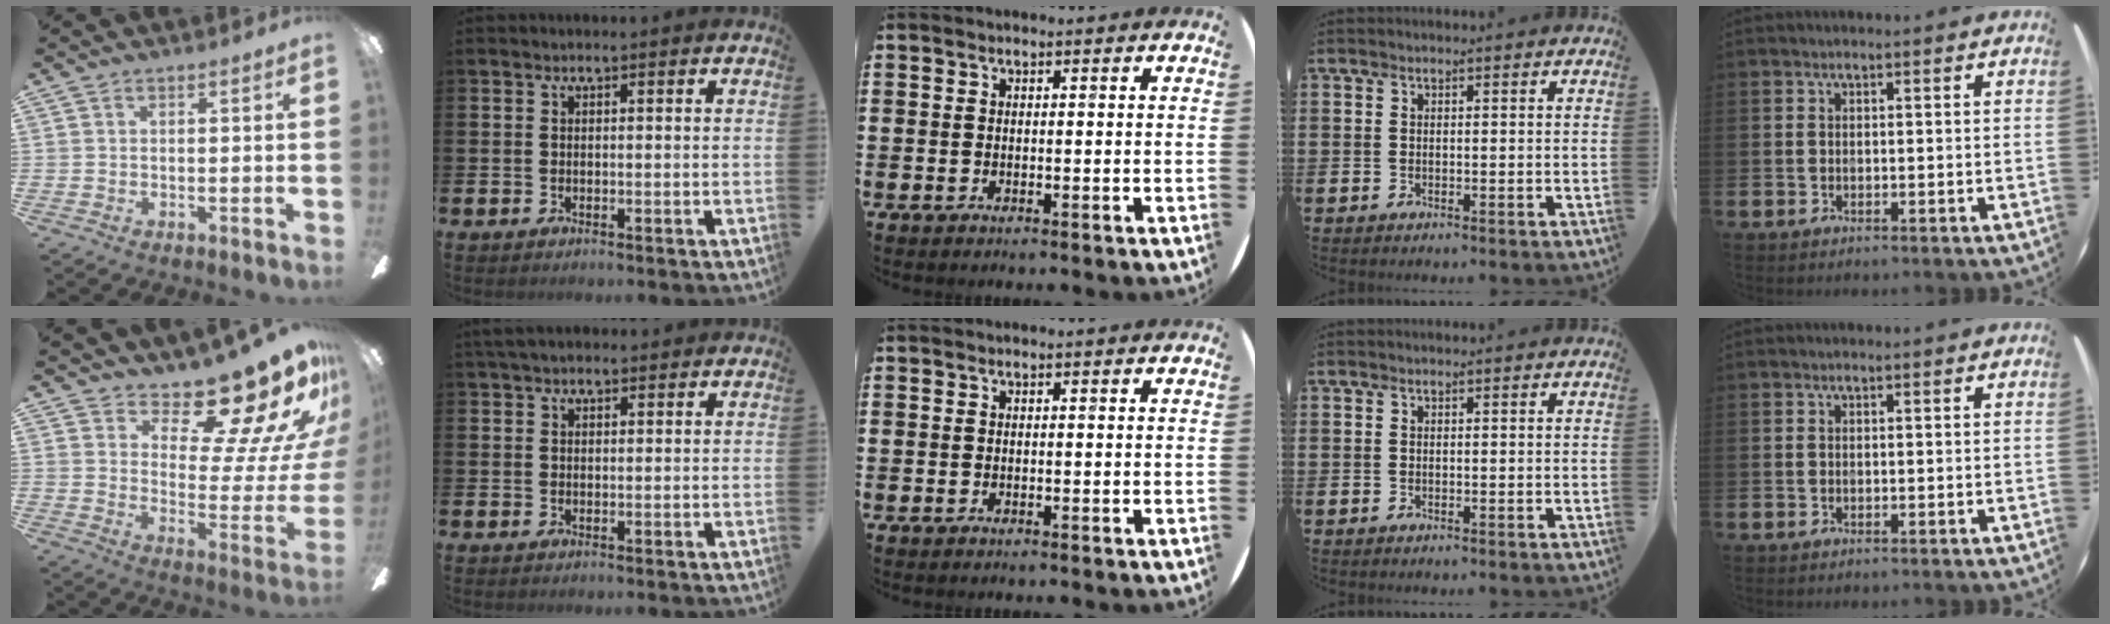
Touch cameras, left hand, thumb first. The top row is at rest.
{"thumb": {"total": 18.7, "force": [14.5, 5.4, 10.4], "torque": [-0.145, -0.124, 0.237]}, "index": {"total": 2.9, "force": [2.5, 1.1, 1.0], "torque": [-0.014, -0.002, 0.045]}}